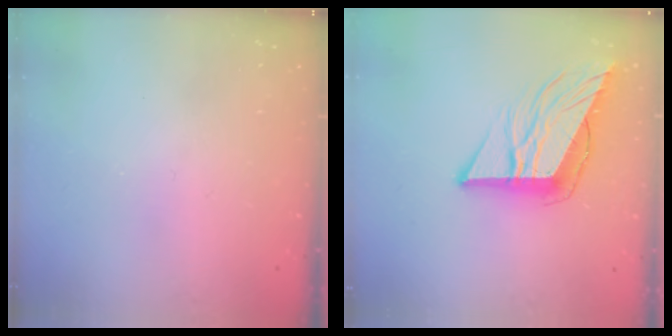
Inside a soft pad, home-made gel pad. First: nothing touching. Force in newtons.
{"total": 12.7, "press": 12.2, "slide": 3.4}